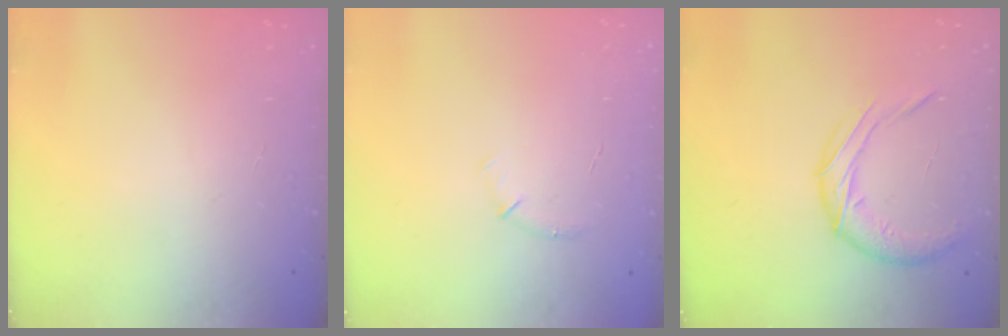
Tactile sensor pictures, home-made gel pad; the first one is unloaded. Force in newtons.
{"total": 5.5, "press": 5.2, "slide": 1.6}
{"total": 10.8, "press": 10.8, "slide": 0.4}